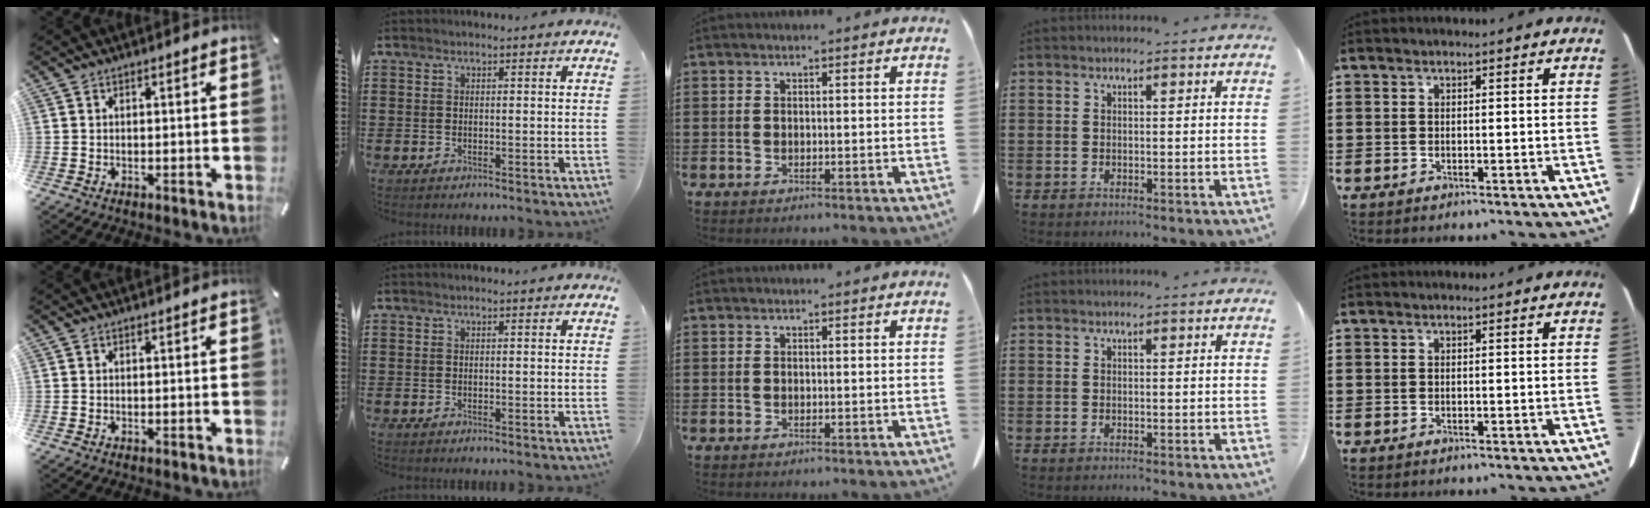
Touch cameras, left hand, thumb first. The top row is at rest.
{}